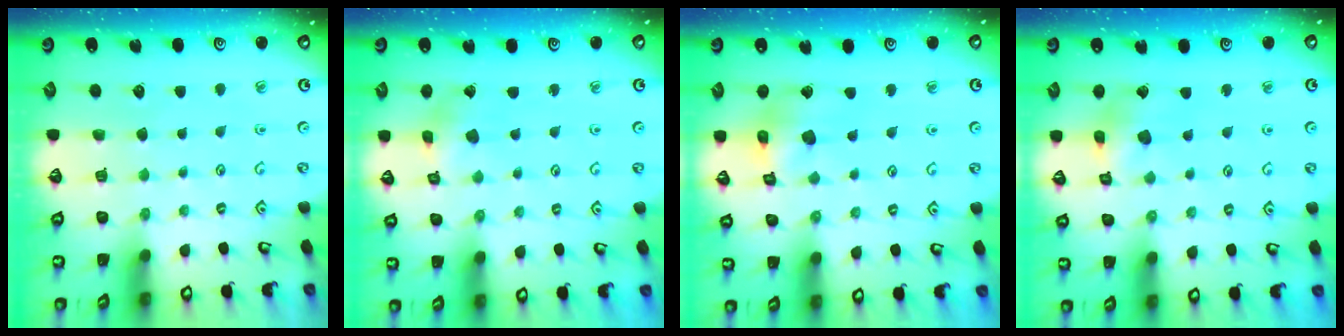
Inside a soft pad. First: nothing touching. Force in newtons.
{"total": 2.4, "press": 2.4, "slide": 0.5}
{"total": 13.1, "press": 13.0, "slide": 1.9}
{"total": 8.0, "press": 8.0, "slide": 0.9}